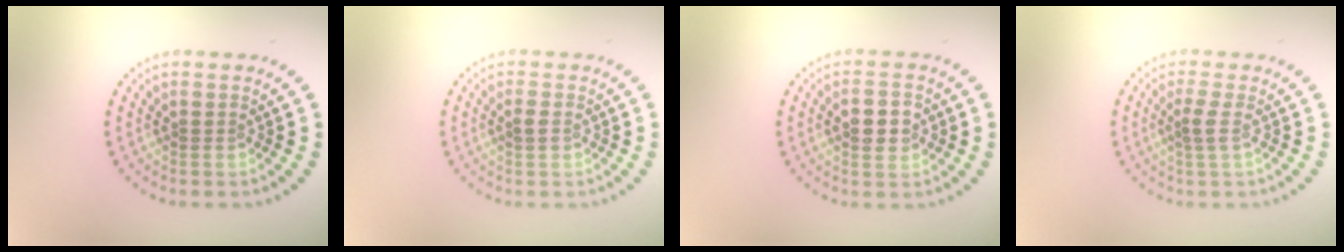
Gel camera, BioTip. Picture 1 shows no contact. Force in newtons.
{"total": 0.9, "press": 0.9, "slide": 0.3}
{"total": 2.9, "press": 2.9, "slide": 0.1}
{"total": 1.3, "press": 1.1, "slide": 0.7}